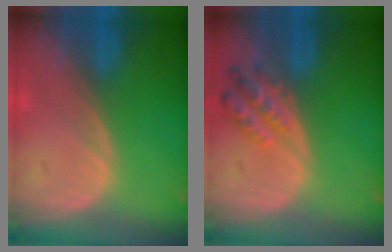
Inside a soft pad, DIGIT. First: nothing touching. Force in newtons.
{"total": 5.1, "press": 4.8, "slide": 1.7}